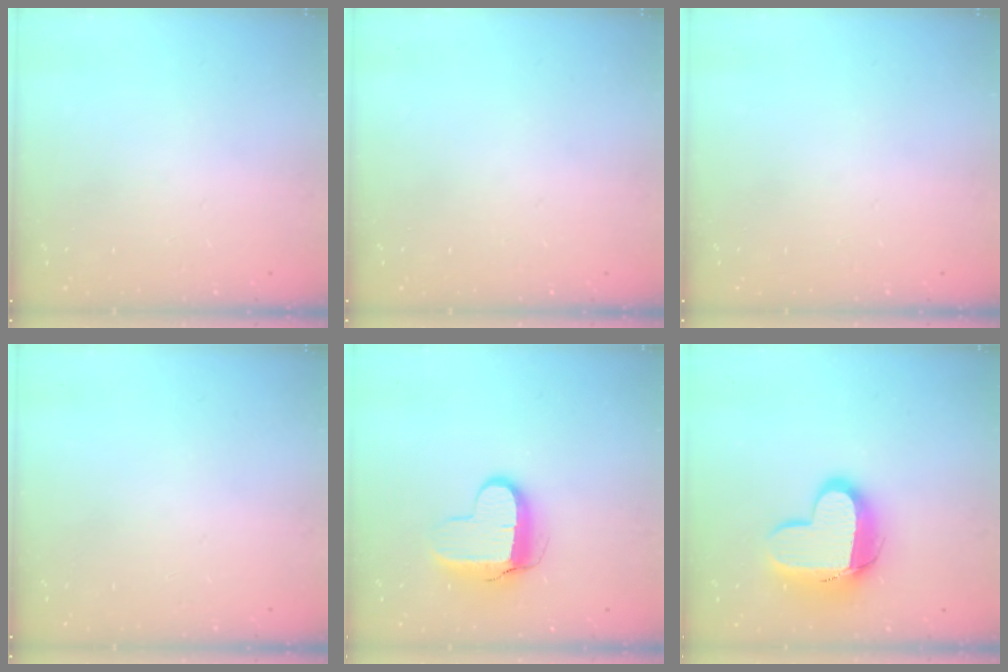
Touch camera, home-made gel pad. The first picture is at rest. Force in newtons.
{"total": 0.0}
{"total": 0.0}
{"total": 0.0}
{"total": 9.9, "press": 9.8, "slide": 0.9}
{"total": 14.3, "press": 14.3, "slide": 1.2}